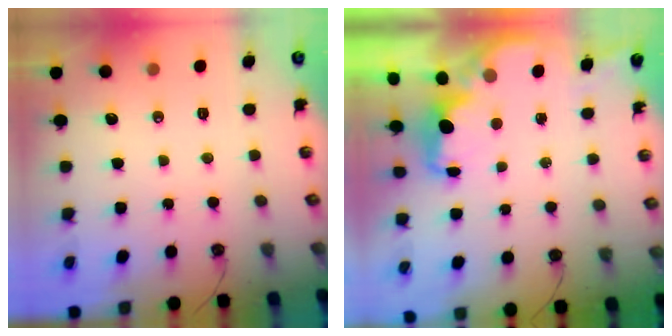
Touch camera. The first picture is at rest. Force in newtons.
{"total": 2.0, "press": 1.8, "slide": 0.8}